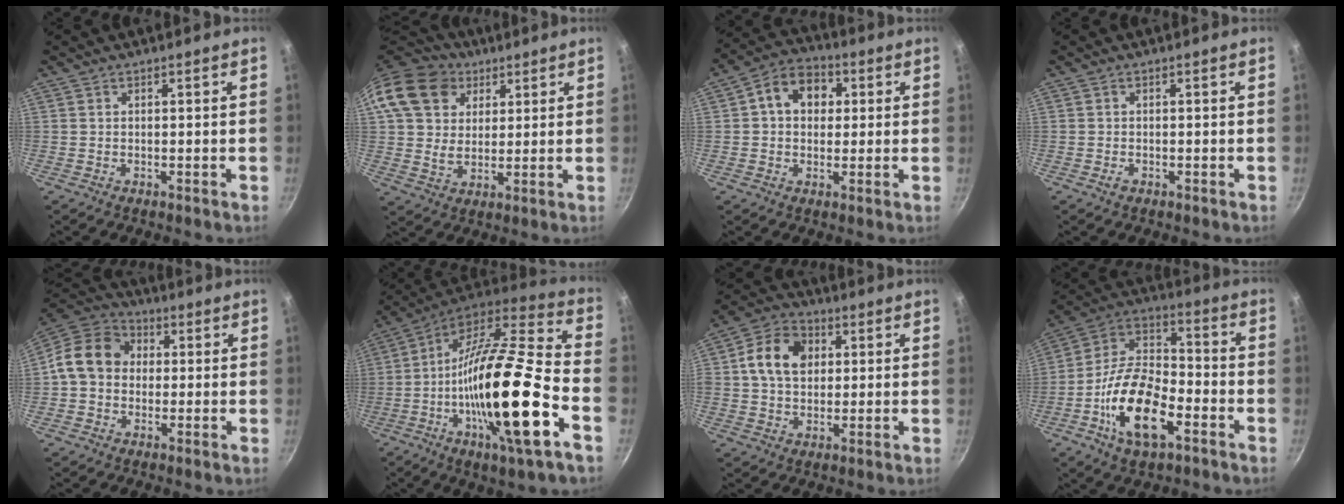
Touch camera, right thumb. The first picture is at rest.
{"total": 16.8, "force": [7.1, 12.9, 8.1], "torque": [-0.150, 0.007, 0.124]}
{"total": 9.8, "force": [2.1, 7.5, 5.9], "torque": [-0.063, 0.017, 0.016]}
{"total": 1.1, "force": [-0.5, 0.8, 0.5], "torque": [-0.008, 0.001, -0.009]}
{"total": 12.4, "force": [0.5, 10.4, 6.7], "torque": [-0.089, 0.031, -0.013]}
{"total": 27.8, "force": [-8.1, 6.2, 25.8], "torque": [-0.429, 0.013, -0.156]}
{"total": 11.0, "force": [2.2, 8.5, 6.7], "torque": [-0.097, 0.009, 0.023]}
{"total": 18.0, "force": [-7.0, 8.9, 14.0], "torque": [-0.247, 0.041, -0.141]}